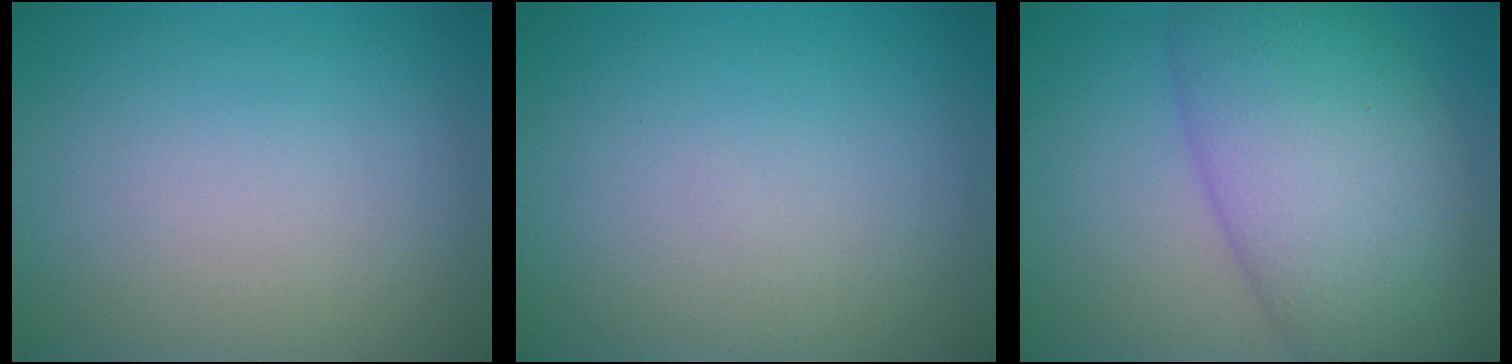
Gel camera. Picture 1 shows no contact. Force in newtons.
{"total": 0.0}
{"total": 11.0, "press": 11.0, "slide": 0.3}